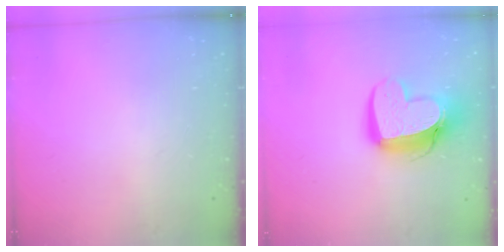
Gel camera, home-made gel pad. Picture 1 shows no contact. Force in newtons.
{"total": 15.5, "press": 15.5, "slide": 1.2}